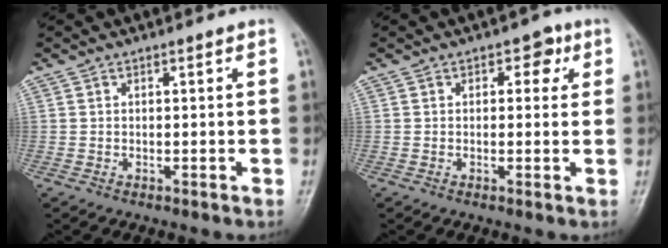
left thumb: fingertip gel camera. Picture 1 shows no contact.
{"total": 3.1, "force": [1.1, 2.2, 1.8], "torque": [0.003, 0.000, 0.006]}